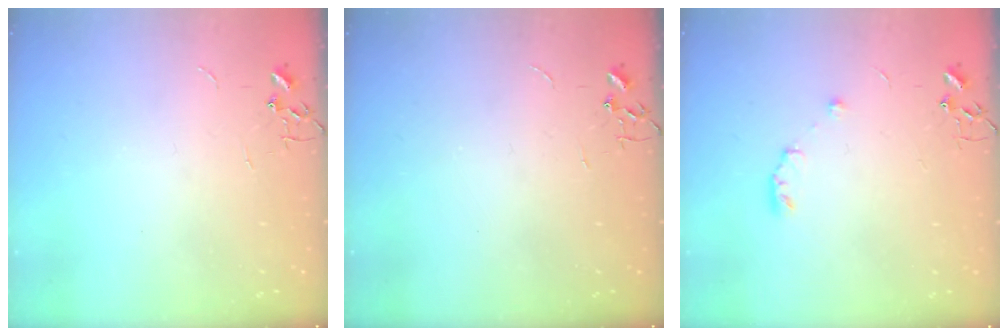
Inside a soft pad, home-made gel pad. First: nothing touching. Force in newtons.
{"total": 0.0}
{"total": 5.7, "press": 5.7, "slide": 0.8}